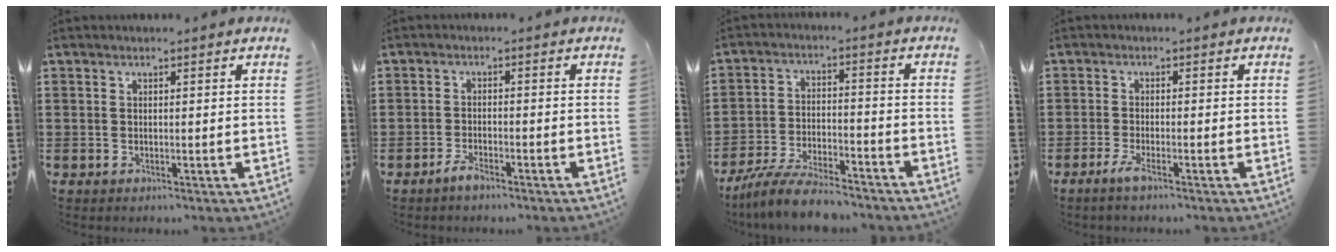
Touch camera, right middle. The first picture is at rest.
{"total": 2.2, "force": [-1.9, 0.6, 0.9], "torque": [-0.025, 0.000, -0.038]}
{"total": 7.8, "force": [-7.0, 1.1, 3.1], "torque": [-0.062, 0.009, -0.135]}
{"total": 2.6, "force": [-1.6, 0.3, 2.0], "torque": [-0.047, -0.005, -0.034]}